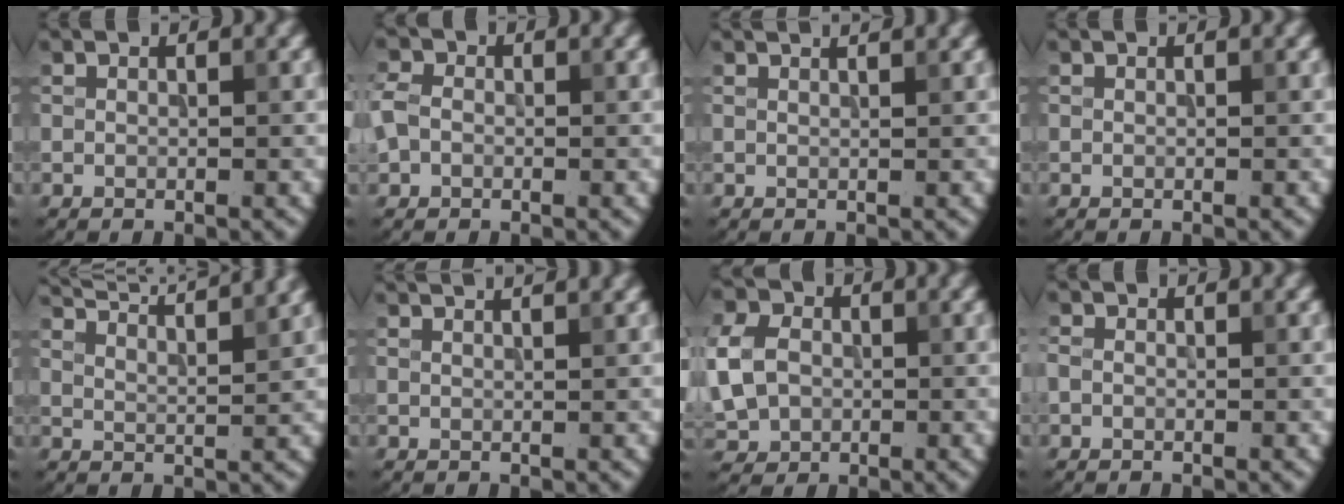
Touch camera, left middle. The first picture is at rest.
{"total": 2.4, "force": [-0.3, 2.0, 1.3], "torque": [-0.035, 0.009, -0.012]}
{"total": 1.4, "force": [1.2, 0.0, 0.6], "torque": [-0.011, 0.003, 0.009]}
{"total": 0.0}
{"total": 8.7, "force": [7.3, 1.9, 4.3], "torque": [-0.050, 0.033, 0.070]}
{"total": 2.1, "force": [1.7, 0.4, 1.1], "torque": [-0.007, 0.010, 0.004]}
{"total": 6.9, "force": [-0.1, 5.6, 4.1], "torque": [-0.106, 0.013, -0.016]}
{"total": 0.8, "force": [-0.3, 0.6, 0.3], "torque": [-0.006, 0.000, -0.007]}